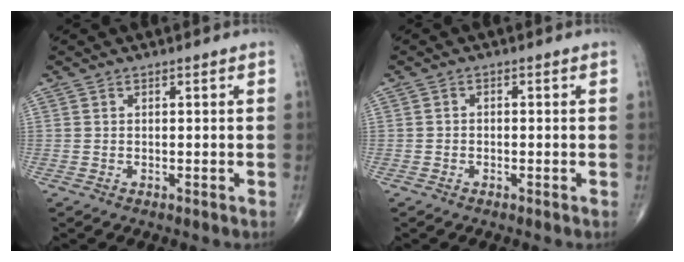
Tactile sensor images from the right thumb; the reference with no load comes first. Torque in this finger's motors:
{"motor_torque": [-0.25, 0.07, -0.23, -0.12, 0.03]}